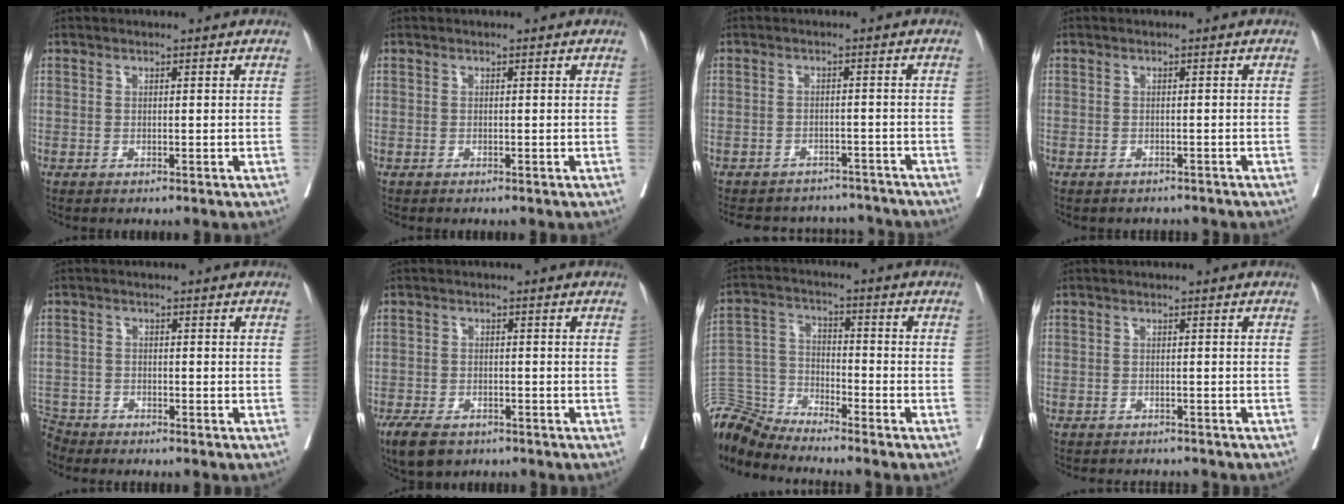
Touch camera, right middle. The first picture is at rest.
{"total": 0.0}
{"total": 13.5, "force": [-12.4, 4.7, 2.4], "torque": [-0.048, 0.020, -0.149]}
{"total": 3.0, "force": [-2.8, 1.1, 0.3], "torque": [-0.001, 0.001, -0.036]}
{"total": 3.9, "force": [-3.8, 0.8, -0.7], "torque": [0.015, -0.009, -0.075]}
{"total": 6.3, "force": [-4.6, 3.0, 3.2], "torque": [-0.055, -0.007, -0.072]}
{"total": 7.8, "force": [-7.7, -0.5, -0.8], "torque": [0.012, 0.016, -0.153]}
{"total": 6.7, "force": [-6.3, 1.5, 1.6], "torque": [-0.015, -0.005, -0.080]}